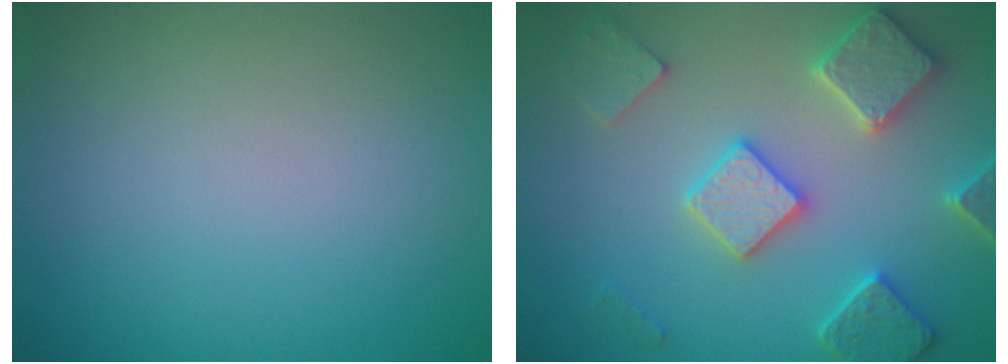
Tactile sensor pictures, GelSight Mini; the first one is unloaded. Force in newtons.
{"total": 5.5, "press": 5.4, "slide": 1.3}